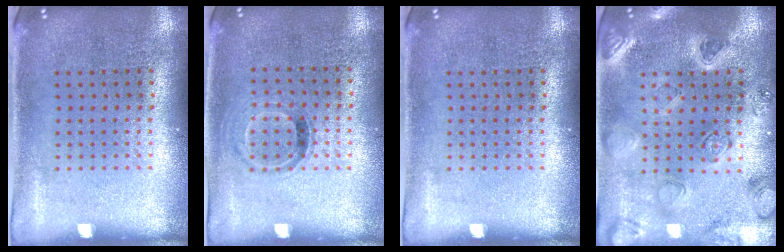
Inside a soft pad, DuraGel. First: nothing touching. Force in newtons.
{"total": 0.8, "press": 0.7, "slide": 0.4}
{"total": 0.0}
{"total": 2.2, "press": 2.2, "slide": 0.2}